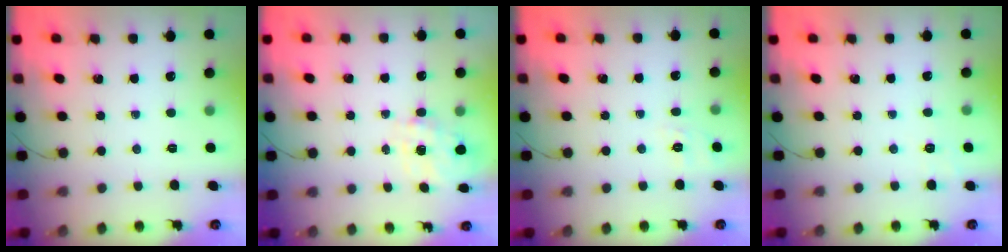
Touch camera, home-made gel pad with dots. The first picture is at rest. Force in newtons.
{"total": 7.8, "press": 7.7, "slide": 0.9}
{"total": 2.0, "press": 0.2, "slide": 1.9}
{"total": 1.5, "press": 0.4, "slide": 1.4}